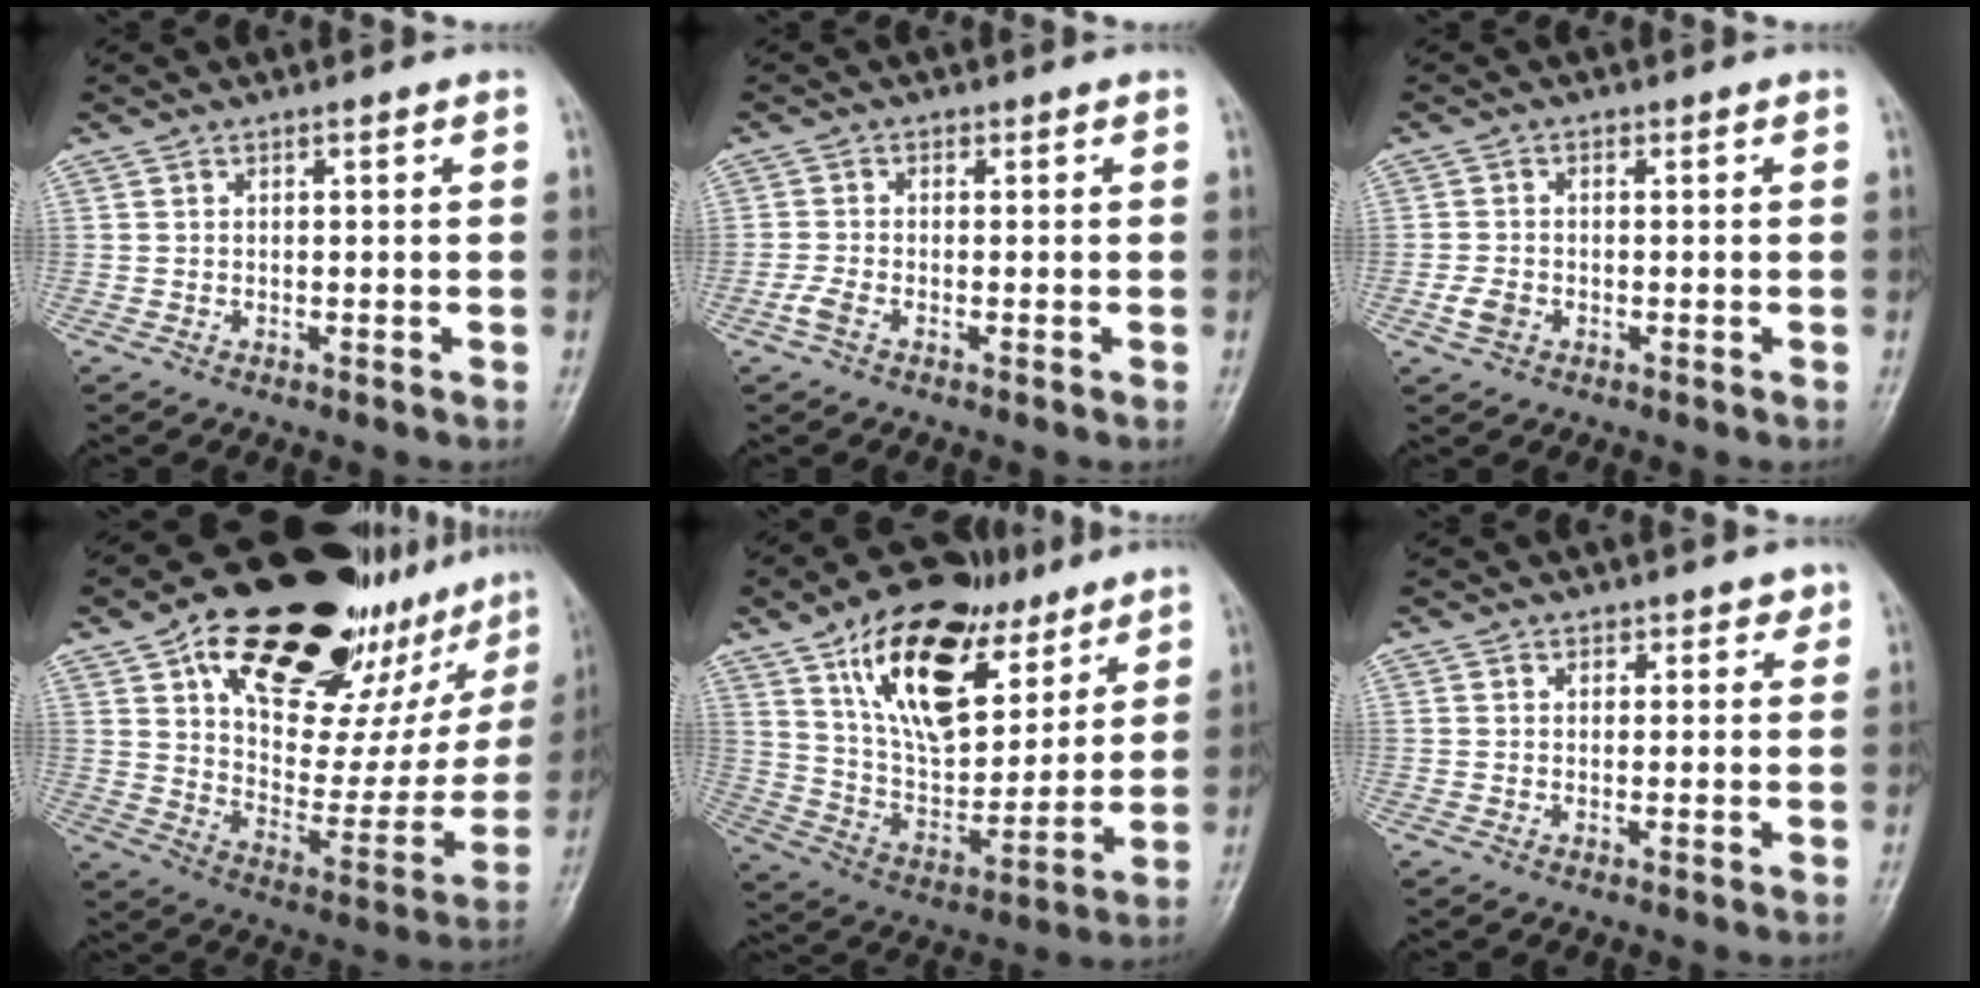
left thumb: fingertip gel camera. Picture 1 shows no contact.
{"total": 2.3, "force": [-1.2, 1.2, 1.5], "torque": [-0.038, 0.002, -0.028]}
{"total": 3.0, "force": [-1.1, 2.3, 1.6], "torque": [-0.026, 0.003, -0.019]}
{"total": 33.9, "force": [19.4, 14.8, 23.5], "torque": [-0.301, -0.034, 0.300]}
{"total": 23.0, "force": [12.3, 12.1, 15.2], "torque": [-0.208, -0.045, 0.219]}
{"total": 2.1, "force": [1.5, 1.6, 0.2], "torque": [0.023, -0.006, 0.013]}